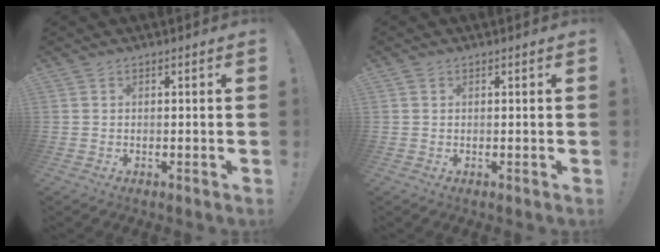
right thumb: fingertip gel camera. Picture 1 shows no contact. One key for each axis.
{"total": 0.0}